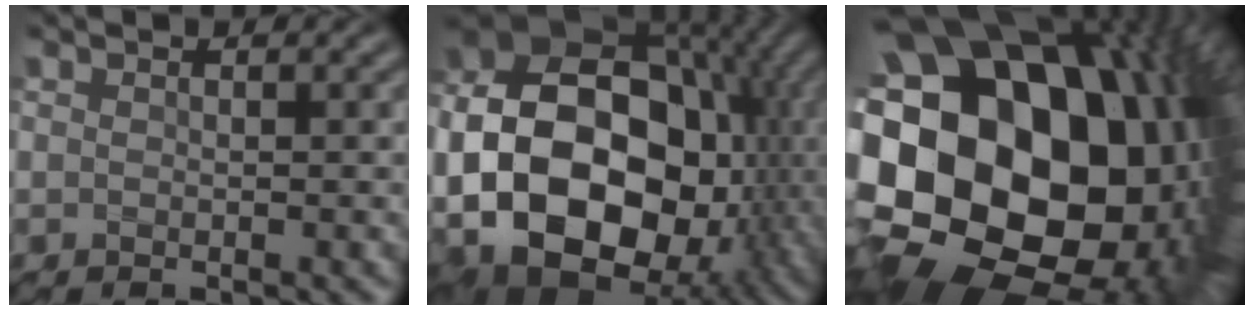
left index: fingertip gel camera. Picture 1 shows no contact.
{"total": 20.0, "force": [-3.1, 14.8, 13.1], "torque": [-0.247, -0.020, -0.033]}
{"total": 23.2, "force": [-0.2, 16.8, 16.0], "torque": [-0.303, -0.056, 0.001]}